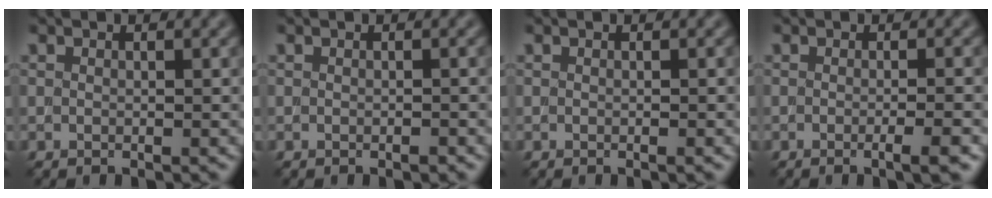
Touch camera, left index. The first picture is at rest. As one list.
[{"total": 0.5, "force": [-0.3, 0.1, 0.4], "torque": [-0.005, 0.001, -0.005]}, {"total": 0.9, "force": [-0.1, 0.3, 0.8], "torque": [-0.004, -0.001, -0.004]}, {"total": 3.1, "force": [-0.8, 0.9, 2.9], "torque": [-0.022, 0.000, -0.014]}]